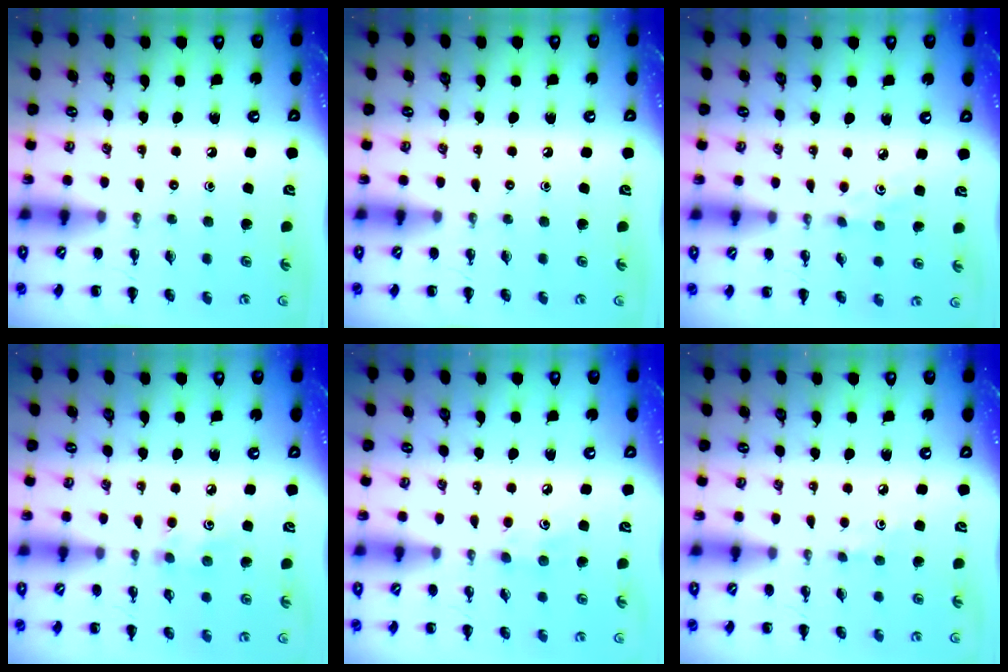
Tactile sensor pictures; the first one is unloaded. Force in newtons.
{"total": 0.0}
{"total": 2.2, "press": 2.1, "slide": 0.7}
{"total": 3.9, "press": 3.8, "slide": 1.0}
{"total": 5.0, "press": 4.8, "slide": 1.4}
{"total": 3.5, "press": 3.4, "slide": 1.1}